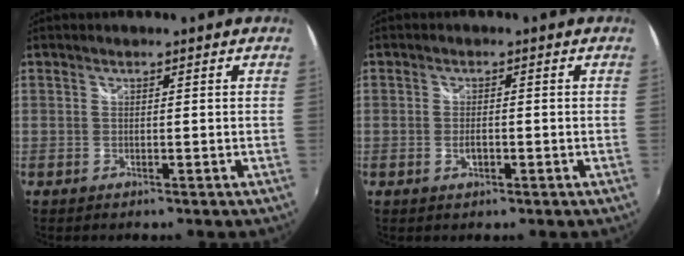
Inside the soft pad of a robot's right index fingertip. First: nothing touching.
{"total": 2.0, "force": [-0.7, 1.0, 1.5], "torque": [-0.027, -0.001, -0.012]}